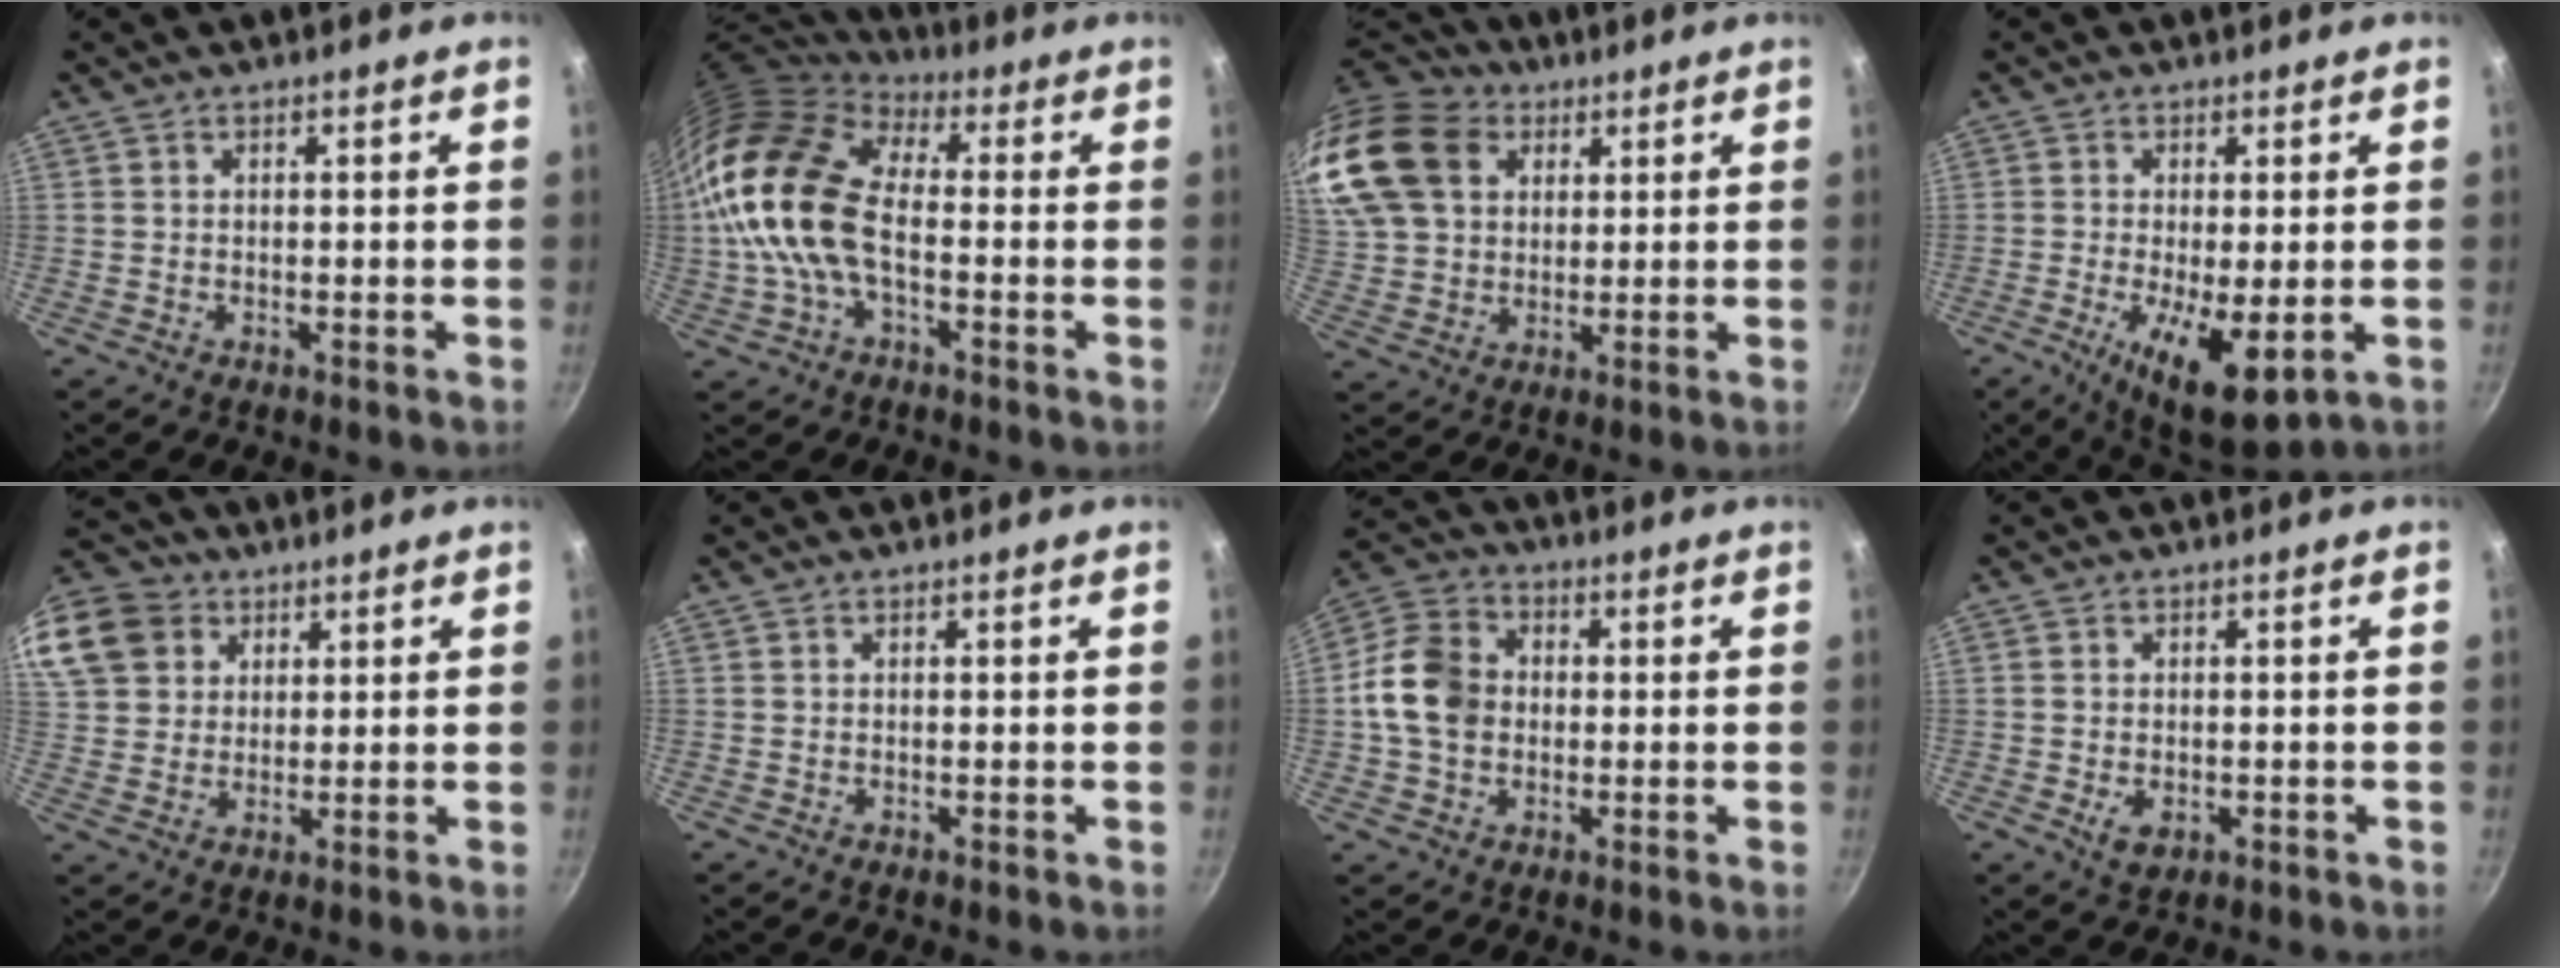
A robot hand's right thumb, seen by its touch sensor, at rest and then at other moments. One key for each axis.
{"total": 17.2, "fx": -1.1, "fy": 10.0, "fz": 14.0, "tx": -0.248, "ty": 0.022, "tz": -0.034}
{"total": 24.2, "fx": 10.1, "fy": 17.9, "fz": 12.7, "tx": -0.287, "ty": 0.021, "tz": 0.190}
{"total": 11.0, "fx": -2.5, "fy": 3.7, "fz": 10.0, "tx": -0.167, "ty": -0.011, "tz": -0.031}
{"total": 17.3, "fx": 7.6, "fy": 13.7, "fz": 7.2, "tx": -0.160, "ty": 0.023, "tz": 0.144}
{"total": 0.0}
{"total": 11.5, "fx": -0.2, "fy": 9.1, "fz": 7.0, "tx": -0.109, "ty": 0.018, "tz": -0.020}
{"total": 3.5, "fx": -0.9, "fy": 2.4, "fz": 2.4, "tx": -0.039, "ty": -0.004, "tz": -0.011}